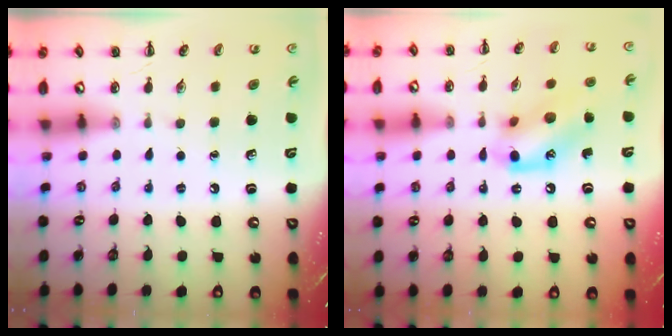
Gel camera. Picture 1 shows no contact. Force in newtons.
{"total": 14.1, "press": 14.0, "slide": 1.1}